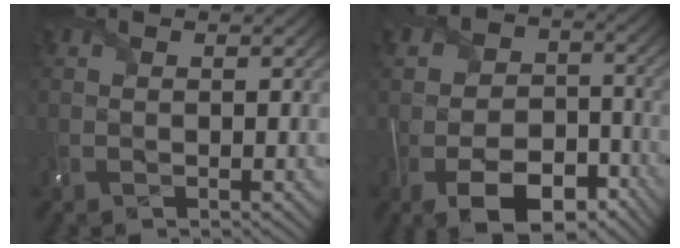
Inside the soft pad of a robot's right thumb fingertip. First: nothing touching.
{"total": 11.2, "force": [-5.9, 7.0, 6.5], "torque": [-0.091, -0.018, -0.106]}